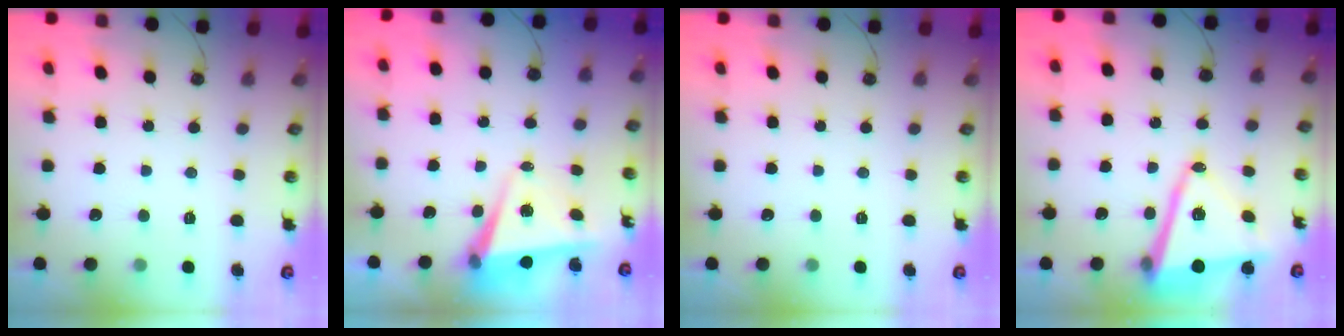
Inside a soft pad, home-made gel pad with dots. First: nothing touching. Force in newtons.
{"total": 5.2, "press": 4.6, "slide": 2.3}
{"total": 0.0}
{"total": 13.5, "press": 13.2, "slide": 2.9}